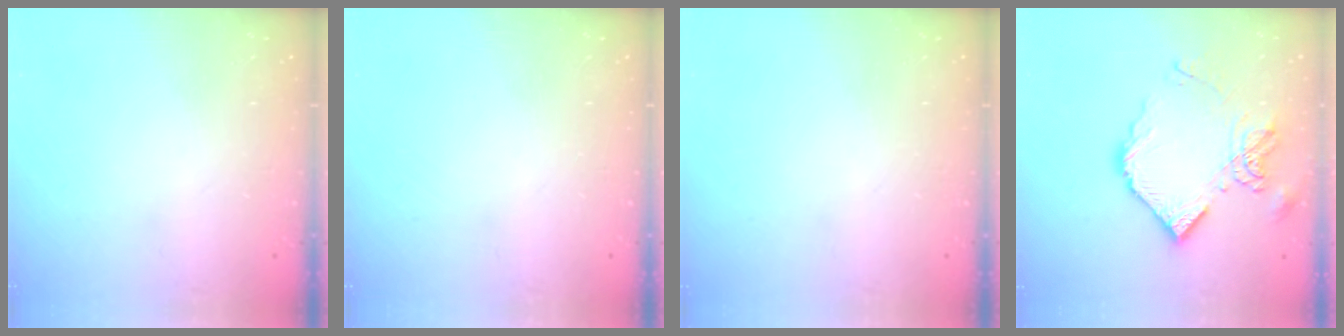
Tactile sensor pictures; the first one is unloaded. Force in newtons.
{"total": 0.0}
{"total": 0.0}
{"total": 12.9, "press": 12.8, "slide": 1.6}